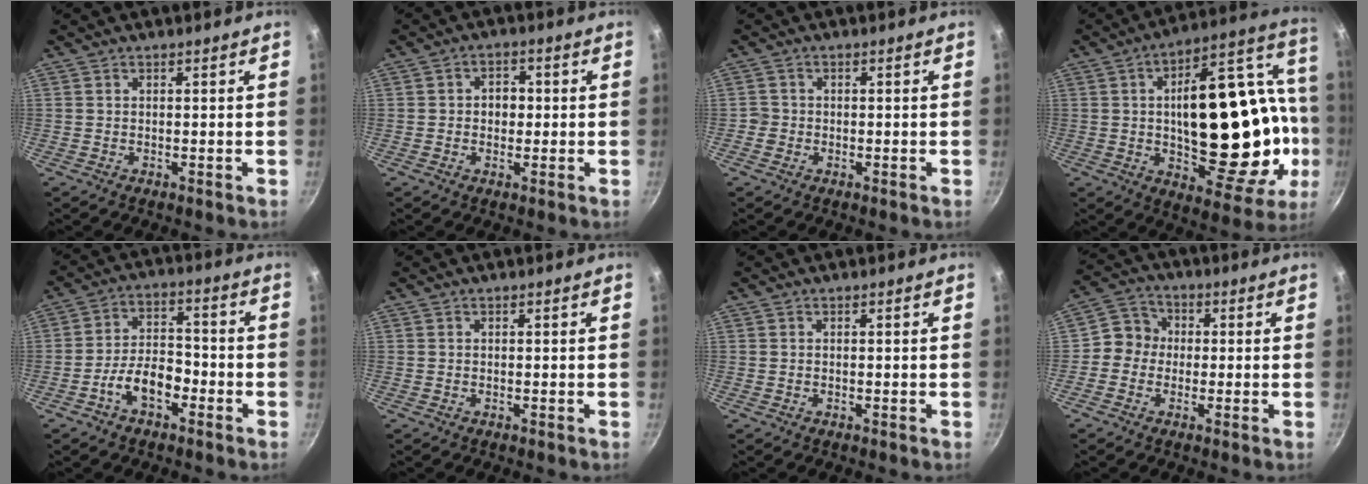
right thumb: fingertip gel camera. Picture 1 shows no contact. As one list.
[{"total": 4.1, "force": [0.0, 3.3, 2.4], "torque": [-0.010, 0.008, -0.004]}, {"total": 1.9, "force": [-0.8, 1.7, 0.3], "torque": [0.005, 0.010, -0.015]}, {"total": 32.8, "force": [-1.0, 16.5, 28.3], "torque": [-0.370, 0.026, 0.000]}, {"total": 8.2, "force": [-3.9, 4.6, 5.5], "torque": [-0.076, 0.045, -0.073]}, {"total": 0.0}, {"total": 0.0}, {"total": 5.8, "force": [-0.6, 5.4, 2.0], "torque": [-0.003, 0.016, -0.032]}]